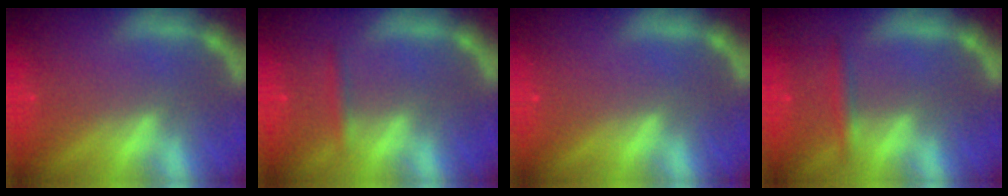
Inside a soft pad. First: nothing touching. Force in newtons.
{"total": 1.4}
{"total": 0.0}
{"total": 1.9}